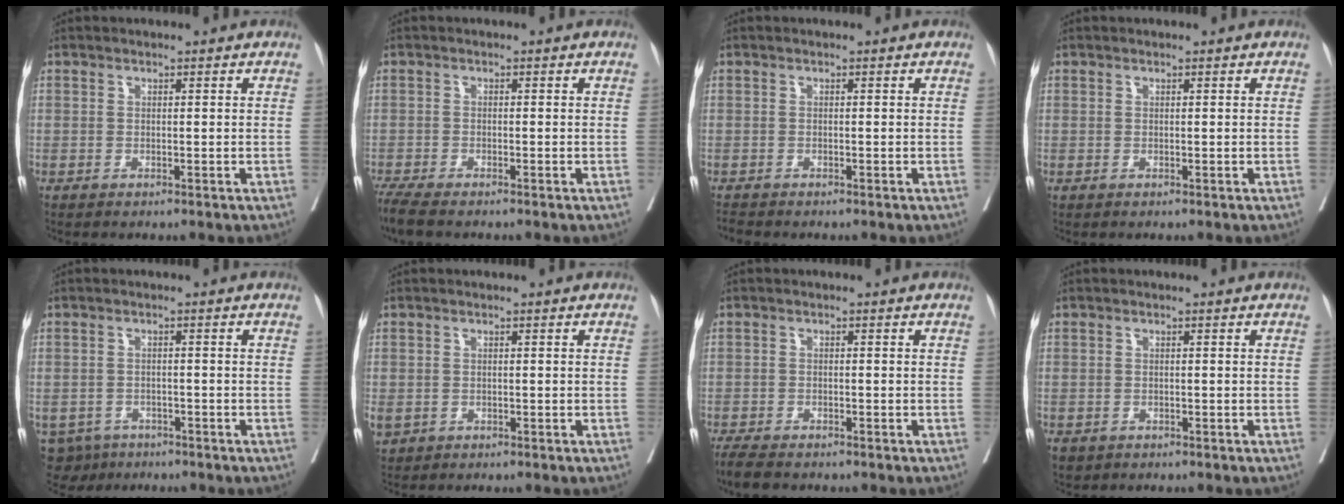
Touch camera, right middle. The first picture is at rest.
{"total": 4.5, "force": [-3.9, 0.3, 2.3], "torque": [-0.046, -0.014, -0.071]}
{"total": 1.0, "force": [-1.0, -0.2, 0.0], "torque": [-0.008, -0.005, -0.020]}
{"total": 0.0}
{"total": 6.5, "force": [-4.6, 4.4, 1.4], "torque": [-0.025, -0.003, -0.067]}
{"total": 3.2, "force": [-1.1, 2.5, 1.6], "torque": [-0.046, -0.001, -0.010]}
{"total": 4.9, "force": [-4.1, 1.1, 2.4], "torque": [-0.044, -0.012, -0.066]}
{"total": 2.4, "force": [-1.4, 1.7, 1.0], "torque": [-0.025, -0.004, -0.018]}